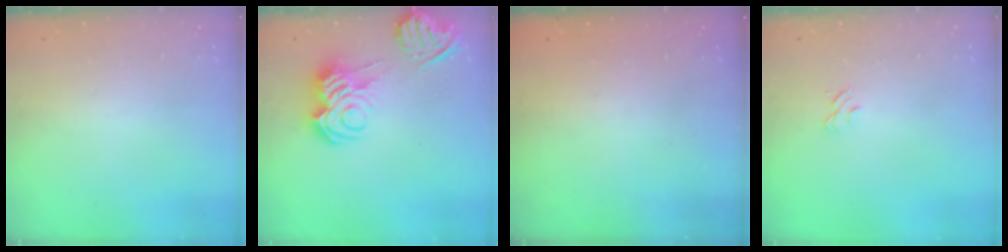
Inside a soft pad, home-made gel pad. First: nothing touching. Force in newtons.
{"total": 13.6, "press": 13.6, "slide": 1.5}
{"total": 2.3, "press": 2.2, "slide": 0.8}
{"total": 4.0, "press": 4.0, "slide": 0.3}